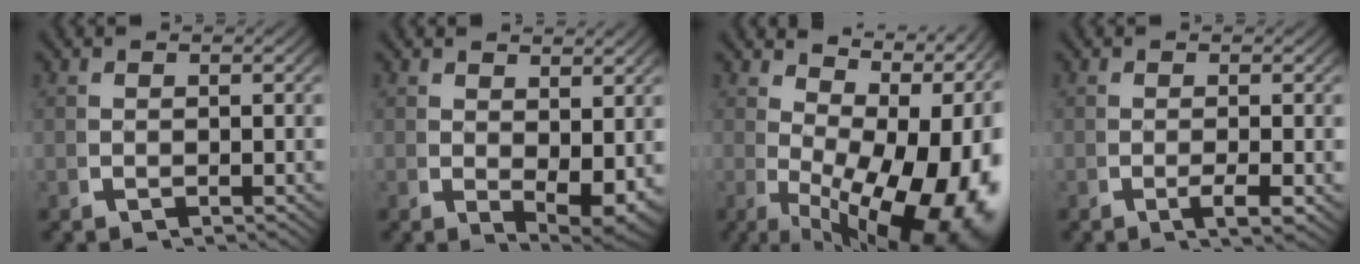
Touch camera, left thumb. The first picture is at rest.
{"total": 3.7, "force": [0.4, 1.9, 3.1], "torque": [-0.041, -0.024, 0.021]}
{"total": 17.6, "force": [-1.8, 10.9, 13.7], "torque": [-0.199, -0.063, 0.006]}
{"total": 2.0, "force": [-0.6, 0.6, 1.8], "torque": [-0.032, -0.003, -0.013]}